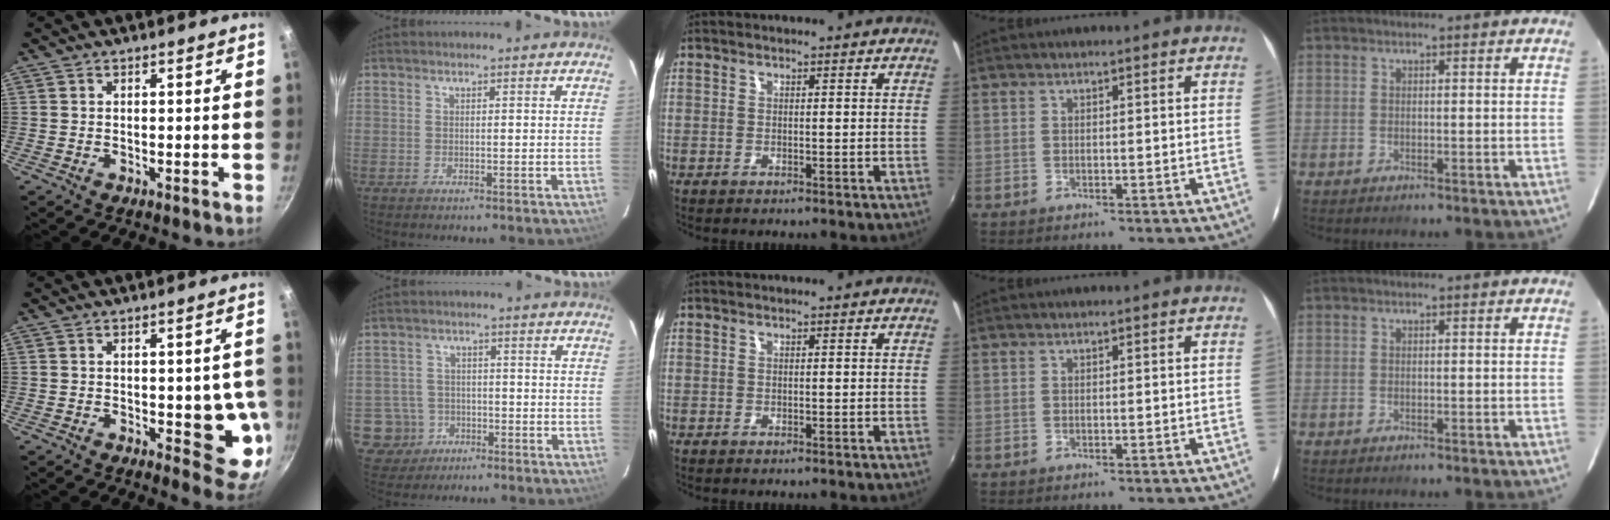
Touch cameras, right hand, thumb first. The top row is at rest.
{"thumb": {"total": 10.6, "force": [-1.7, 4.7, 9.3], "torque": [-0.061, -0.007, -0.020]}, "index": {"total": 6.6, "force": [-2.3, 6.2, 0.4], "torque": [-0.026, 0.024, -0.034]}}